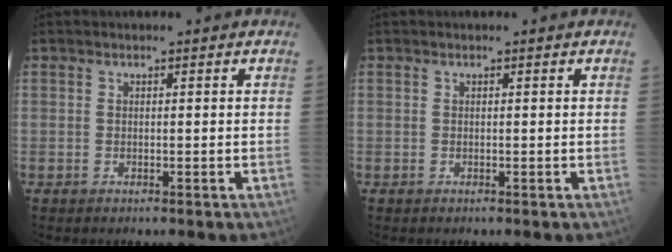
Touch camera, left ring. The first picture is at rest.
{"total": 0.0}